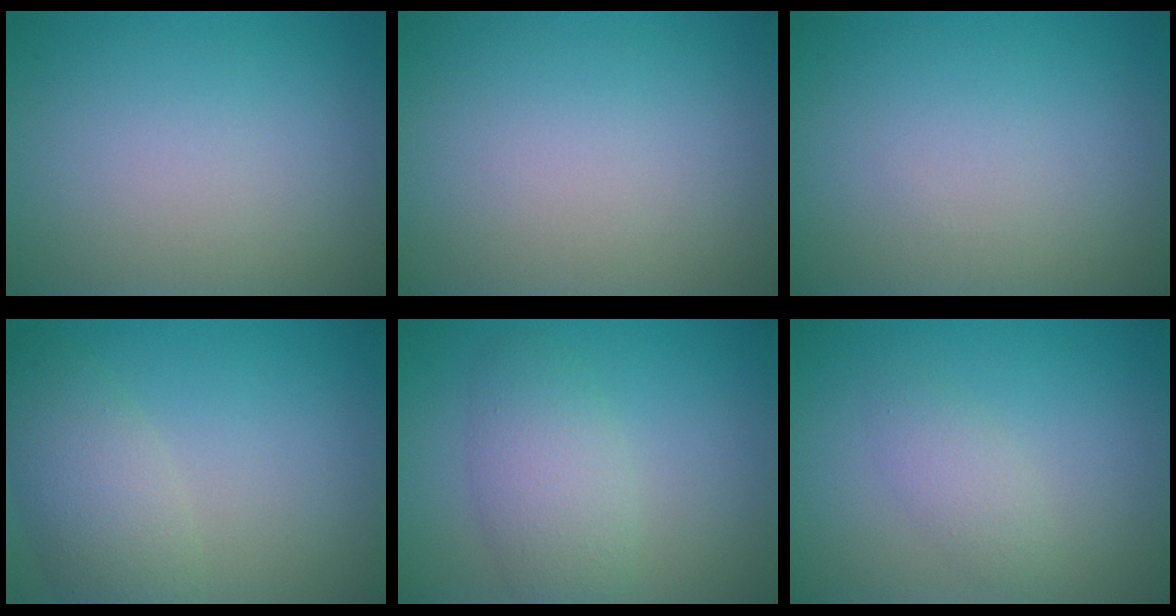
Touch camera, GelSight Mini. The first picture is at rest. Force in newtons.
{"total": 0.0}
{"total": 0.0}
{"total": 4.3, "press": 4.3, "slide": 0.3}
{"total": 3.9, "press": 3.9, "slide": 0.2}
{"total": 1.9, "press": 1.9, "slide": 0.1}